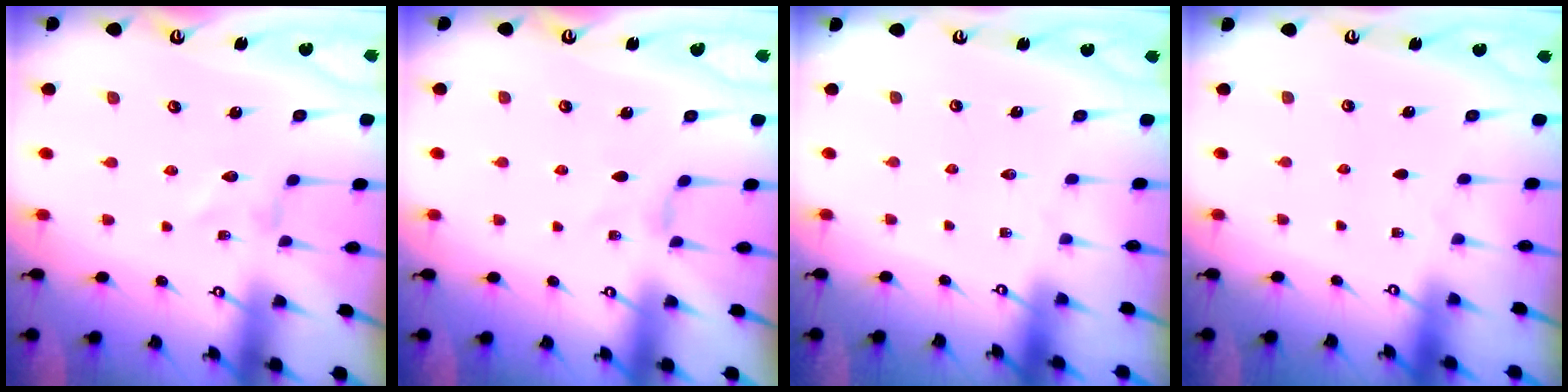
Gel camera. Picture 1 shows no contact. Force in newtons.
{"total": 0.8, "press": 0.8, "slide": 0.3}
{"total": 0.0}
{"total": 0.0}